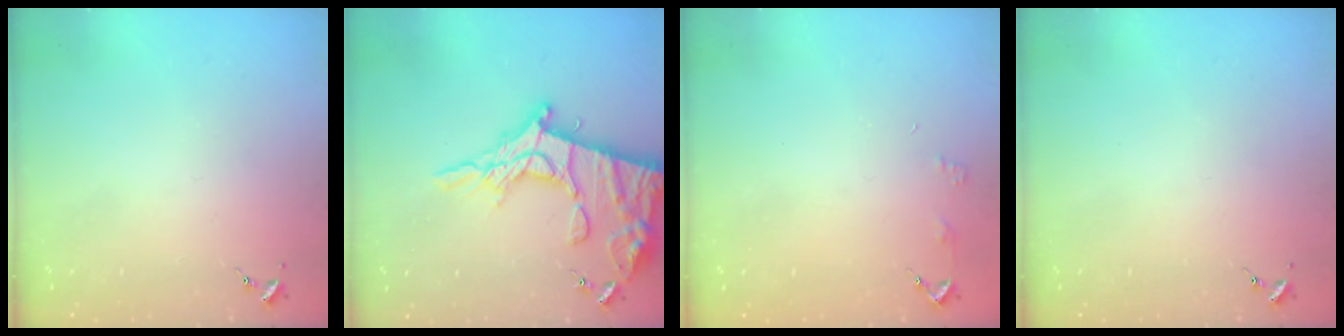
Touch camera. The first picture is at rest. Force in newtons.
{"total": 22.3, "press": 22.2, "slide": 2.0}
{"total": 2.9, "press": 2.9, "slide": 0.2}
{"total": 0.0}